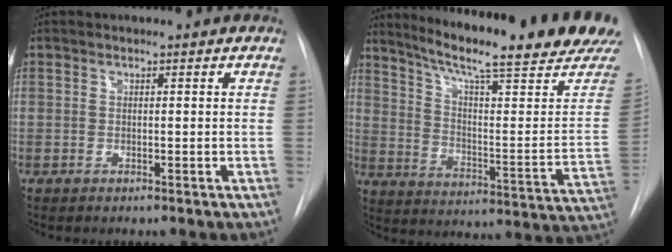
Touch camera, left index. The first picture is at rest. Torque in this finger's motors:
{"motor_torque": [0.47, -0.52, 0.53, 0.14]}